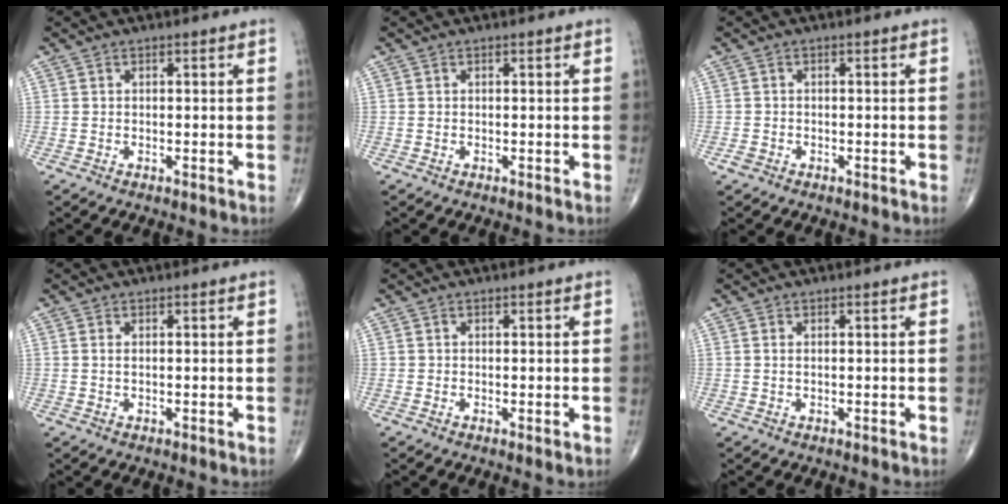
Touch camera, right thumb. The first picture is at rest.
{"total": 0.0}
{"total": 1.2, "force": [-0.7, 0.9, 0.3], "torque": [-0.004, 0.003, -0.015]}
{"total": 0.7, "force": [0.1, 0.3, 0.6], "torque": [-0.016, 0.002, 0.004]}
{"total": 0.5, "force": [0.0, 0.2, 0.5], "torque": [-0.011, -0.004, -0.001]}
{"total": 0.5, "force": [0.1, 0.2, 0.4], "torque": [-0.013, 0.003, 0.003]}